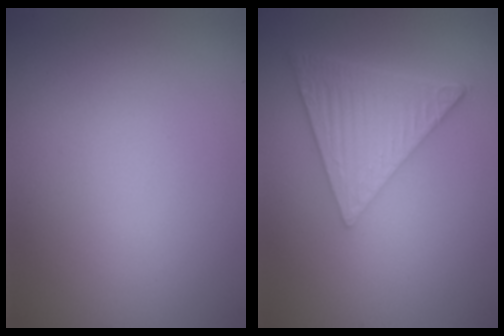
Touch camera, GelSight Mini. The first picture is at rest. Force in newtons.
{"total": 6.6, "press": 4.6, "slide": 4.7}